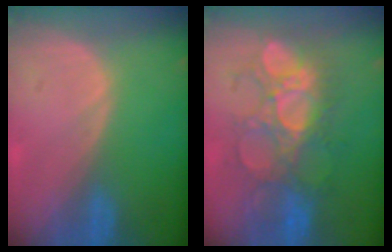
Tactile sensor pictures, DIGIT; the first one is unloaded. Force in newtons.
{"total": 9.2, "press": 9.2, "slide": 0.5}